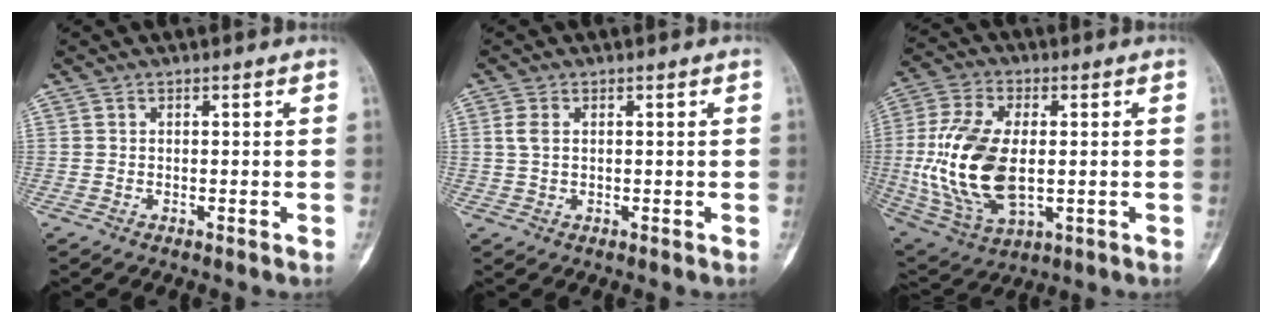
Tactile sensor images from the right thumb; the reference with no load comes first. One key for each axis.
{"total": 2.6, "fx": 0.6, "fy": 1.6, "fz": 2.0, "tx": -0.050, "ty": 0.003, "tz": 0.011}
{"total": 19.3, "fx": -0.6, "fy": 10.7, "fz": 16.1, "tx": -0.336, "ty": -0.008, "tz": 0.000}